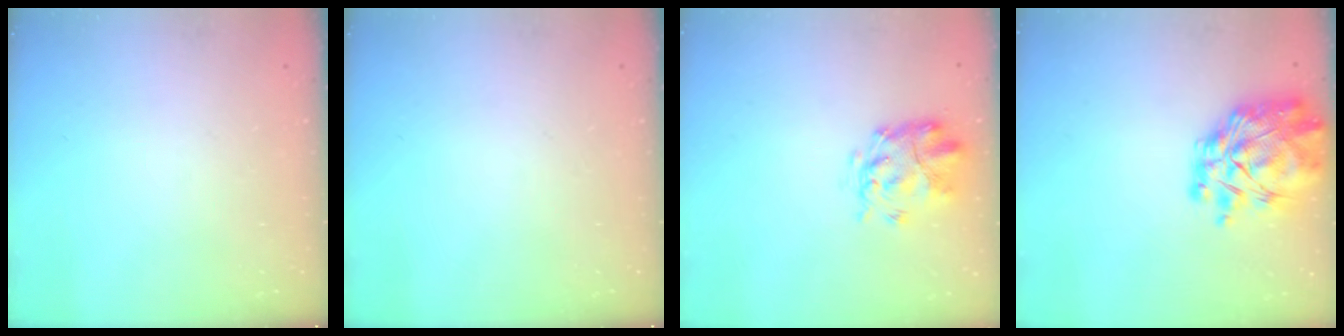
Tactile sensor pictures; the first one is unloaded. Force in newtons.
{"total": 0.0}
{"total": 3.8, "press": 3.4, "slide": 1.6}
{"total": 11.8, "press": 10.9, "slide": 4.7}